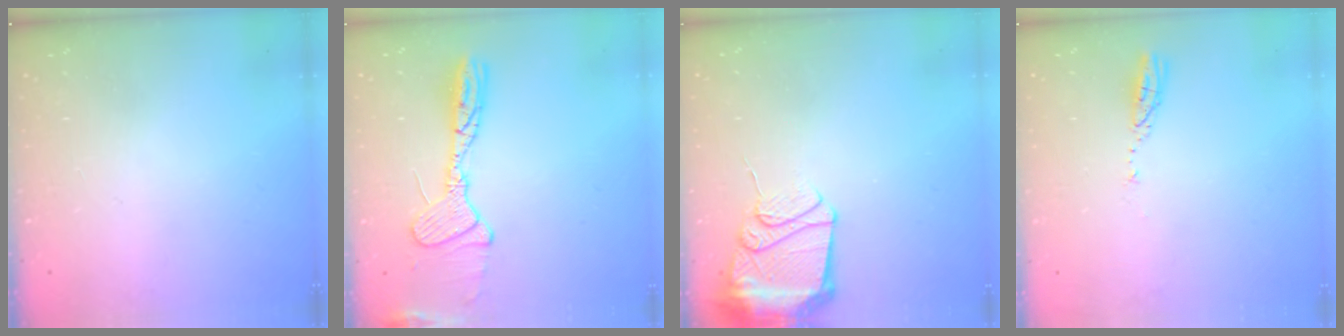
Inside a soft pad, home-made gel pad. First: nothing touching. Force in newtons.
{"total": 13.1, "press": 13.1, "slide": 0.3}
{"total": 12.8, "press": 12.8, "slide": 1.1}
{"total": 3.6, "press": 3.6, "slide": 0.2}